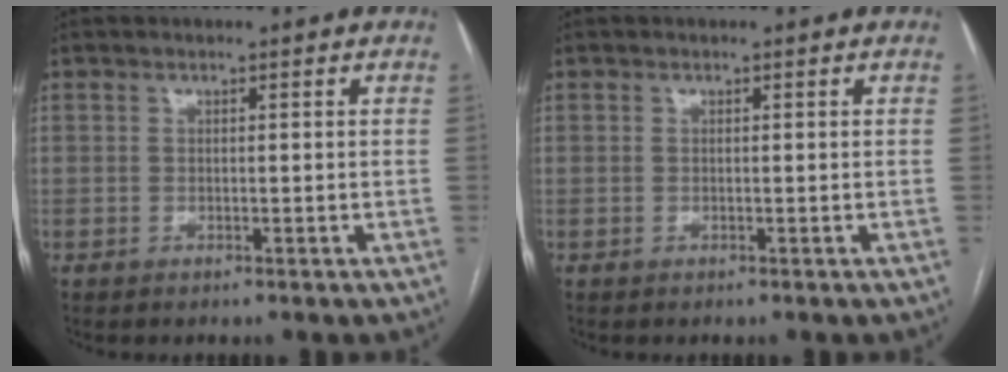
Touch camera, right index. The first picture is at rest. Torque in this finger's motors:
{"motor_torque": [-0.01, 0.00, 0.01, 0.00]}